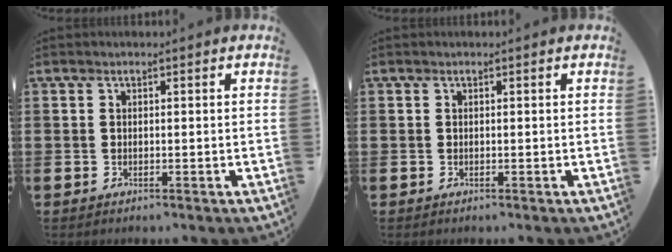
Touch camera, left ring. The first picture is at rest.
{"total": 0.0}